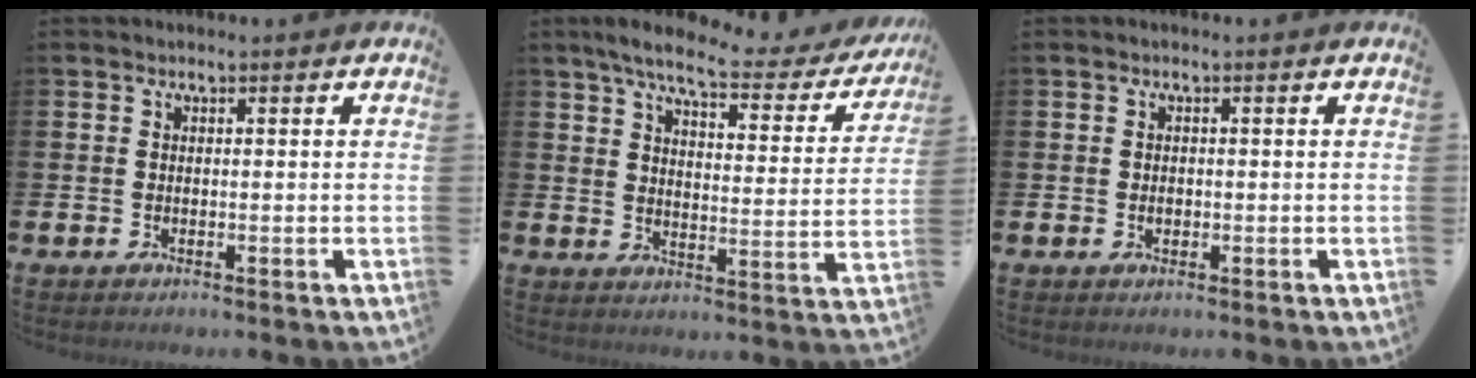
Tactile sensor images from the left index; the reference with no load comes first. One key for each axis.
{"total": 7.0, "fx": 5.8, "fy": 1.2, "fz": 3.6, "tx": -0.083, "ty": -0.033, "tz": 0.092}
{"total": 0.9, "fx": -0.1, "fy": 0.7, "fz": 0.6, "tx": -0.010, "ty": 0.006, "tz": -0.004}